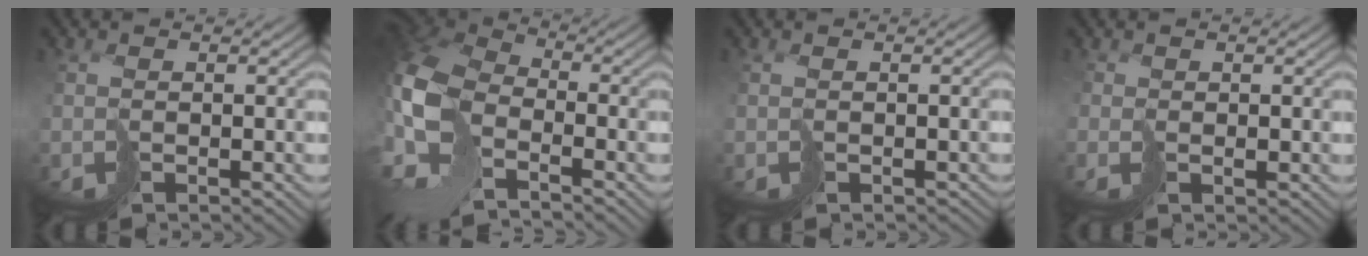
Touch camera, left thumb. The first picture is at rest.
{"total": 13.0, "force": [-4.3, 8.4, 8.9], "torque": [-0.239, -0.019, -0.086]}
{"total": 0.7, "force": [-0.4, 0.5, 0.3], "torque": [-0.003, -0.003, -0.006]}
{"total": 1.0, "force": [0.6, 0.0, -0.9], "torque": [0.022, 0.000, 0.013]}